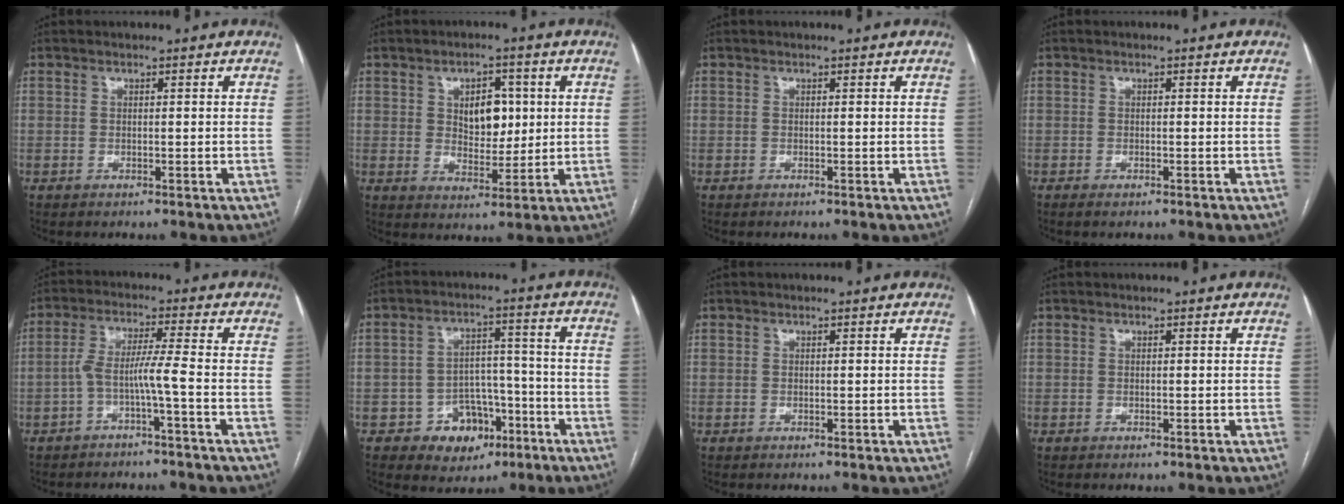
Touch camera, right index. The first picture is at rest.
{"total": 6.7, "force": [1.6, 4.0, 5.2], "torque": [-0.073, 0.007, 0.033]}
{"total": 0.0}
{"total": 1.0, "force": [-0.7, 0.3, 0.7], "torque": [-0.013, -0.001, -0.008]}
{"total": 5.2, "force": [-2.1, -0.8, 4.7], "torque": [-0.089, 0.018, -0.038]}
{"total": 8.1, "force": [-3.9, 6.4, 3.0], "torque": [-0.030, 0.029, -0.049]}
{"total": 0.0}
{"total": 0.0}